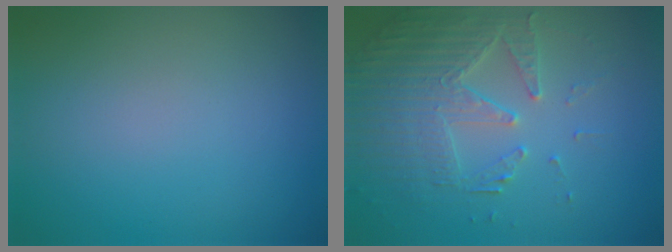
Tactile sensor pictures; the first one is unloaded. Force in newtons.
{"total": 4.1, "press": 3.9, "slide": 1.4}